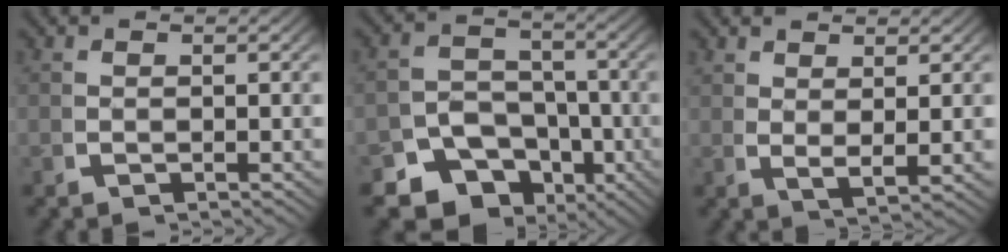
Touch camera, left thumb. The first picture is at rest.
{"total": 11.1, "force": [-6.3, 8.2, 4.3], "torque": [-0.064, -0.048, -0.100]}
{"total": 2.3, "force": [1.3, 0.5, 1.9], "torque": [-0.037, -0.011, 0.035]}